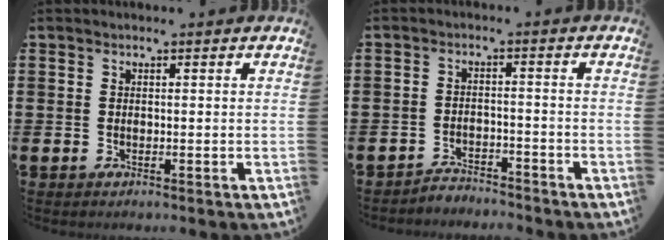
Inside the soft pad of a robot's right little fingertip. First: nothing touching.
{"total": 2.7, "force": [-2.6, 0.2, -0.3], "torque": [-0.002, 0.003, -0.059]}